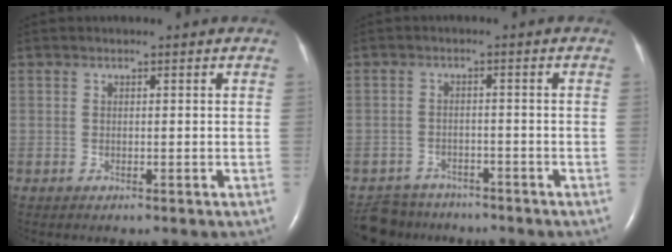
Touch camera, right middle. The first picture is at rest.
{"total": 6.0, "force": [-5.5, 2.4, 0.0], "torque": [0.000, 0.001, -0.088]}